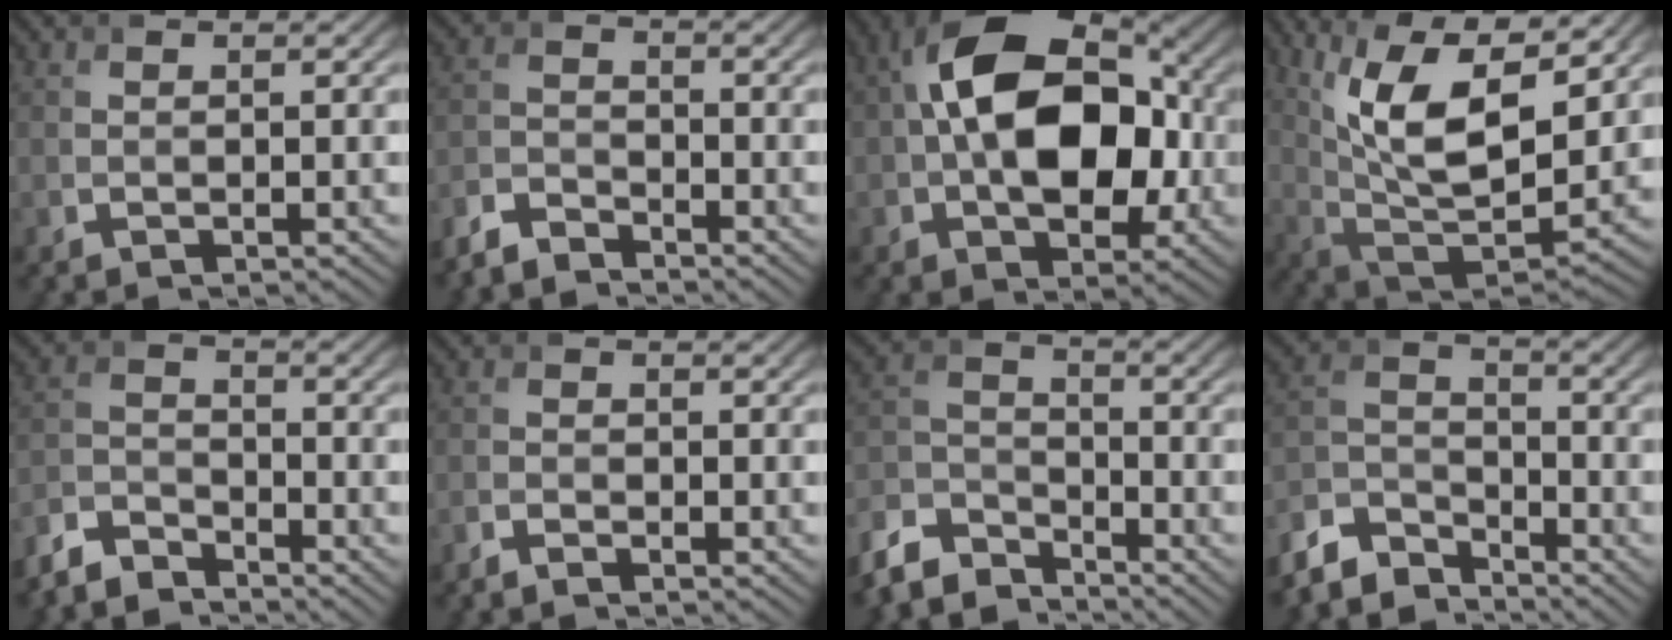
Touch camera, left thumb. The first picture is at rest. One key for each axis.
{"total": 4.6, "fx": -4.2, "fy": 1.2, "fz": 1.3, "tx": -0.031, "ty": -0.007, "tz": -0.098}
{"total": 15.2, "fx": 1.1, "fy": 9.5, "fz": 11.8, "tx": -0.194, "ty": 0.006, "tz": 0.021}
{"total": 15.8, "fx": 7.0, "fy": 6.4, "fz": 12.6, "tx": -0.246, "ty": 0.008, "tz": 0.120}
{"total": 5.6, "fx": -5.1, "fy": 1.7, "fz": 1.7, "tx": -0.036, "ty": -0.007, "tz": -0.120}
{"total": 1.7, "fx": -1.4, "fy": 0.4, "fz": 0.7, "tx": -0.020, "ty": -0.003, "tz": -0.034}
{"total": 8.9, "fx": -7.5, "fy": 3.5, "fz": 3.2, "tx": -0.082, "ty": -0.005, "tz": -0.167}
{"total": 7.8, "fx": -6.7, "fy": 2.9, "fz": 2.6, "tx": -0.064, "ty": -0.002, "tz": -0.151}